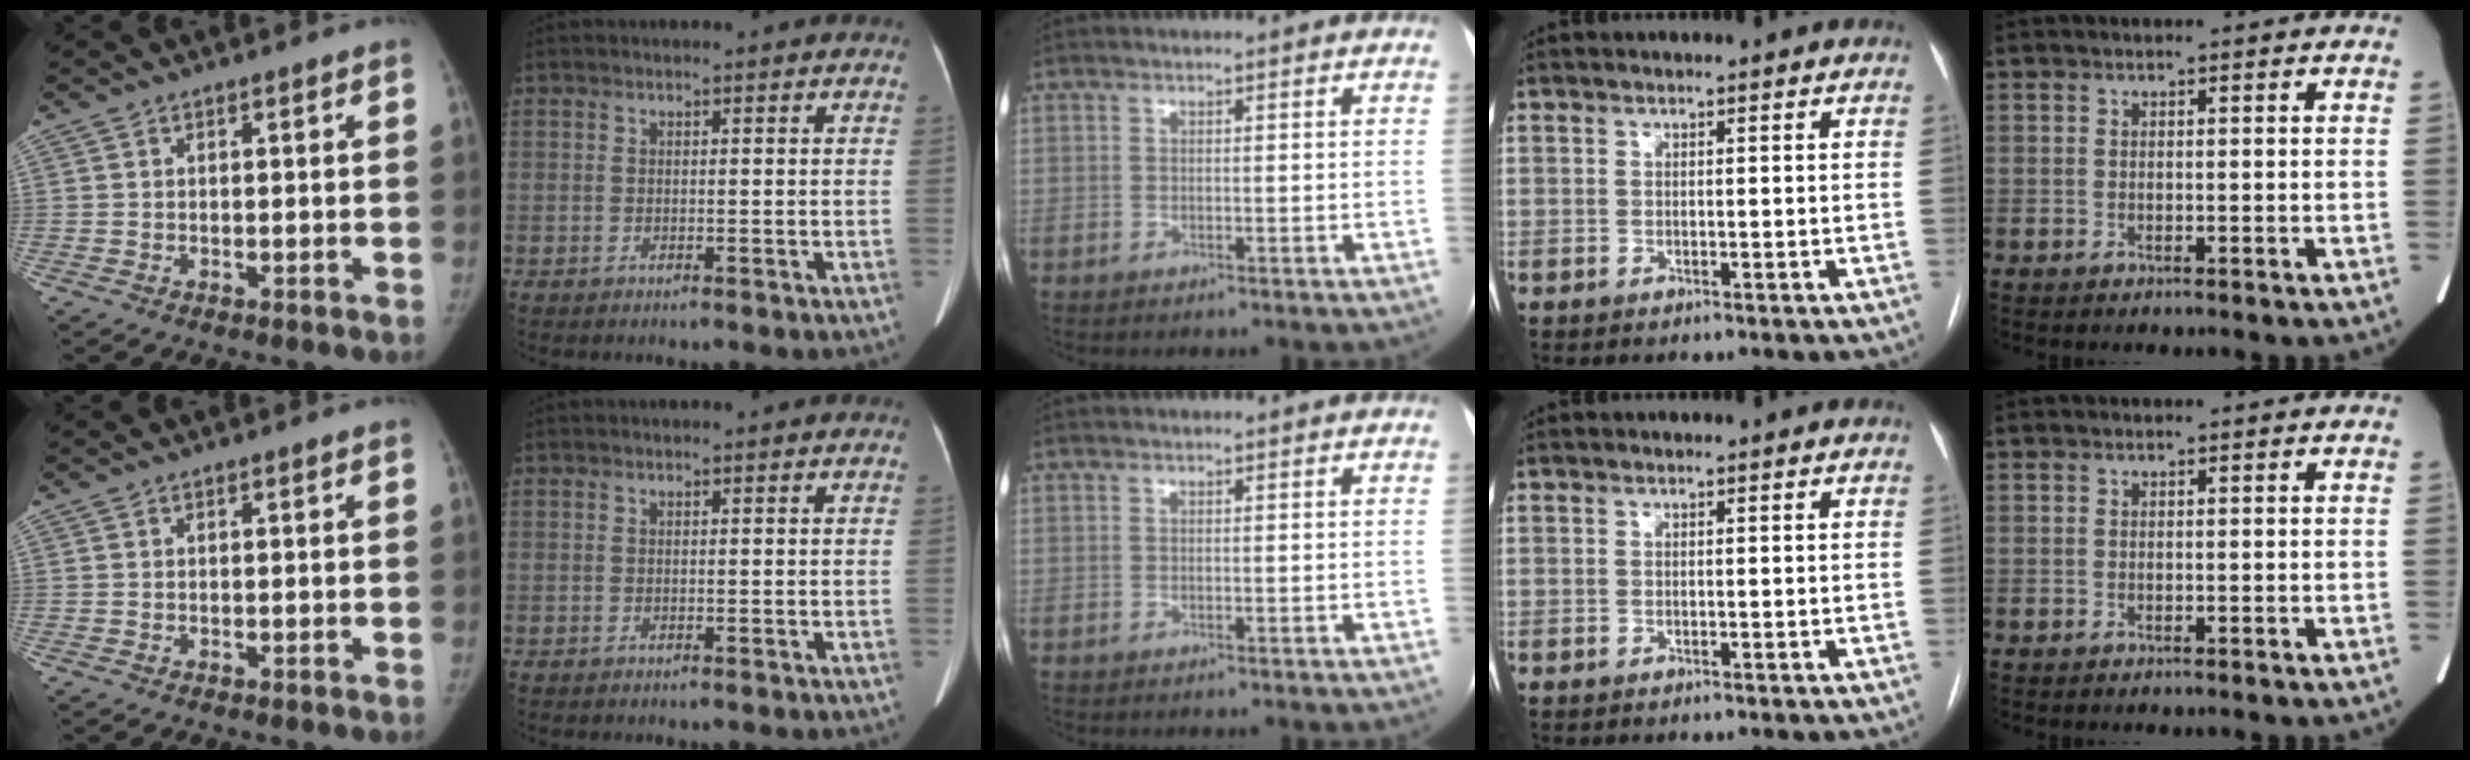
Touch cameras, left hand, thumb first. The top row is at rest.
{}